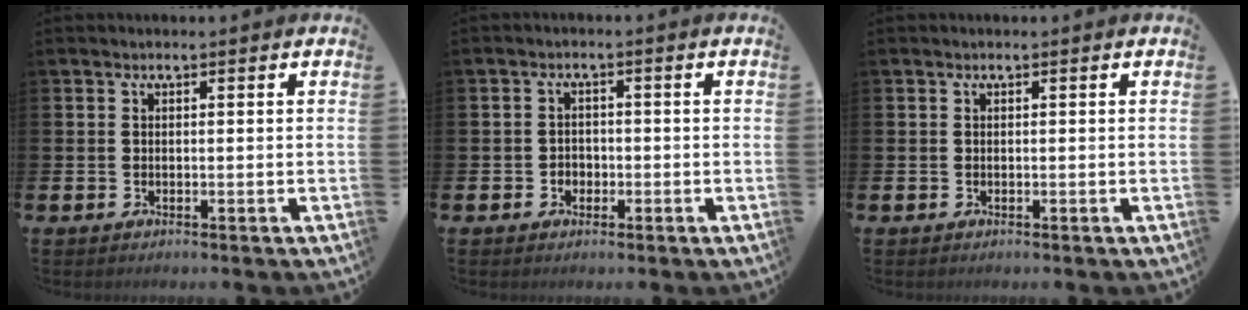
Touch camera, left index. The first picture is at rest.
{"total": 1.8, "force": [-0.7, 1.6, 0.4], "torque": [-0.006, 0.001, -0.018]}
{"total": 0.0}